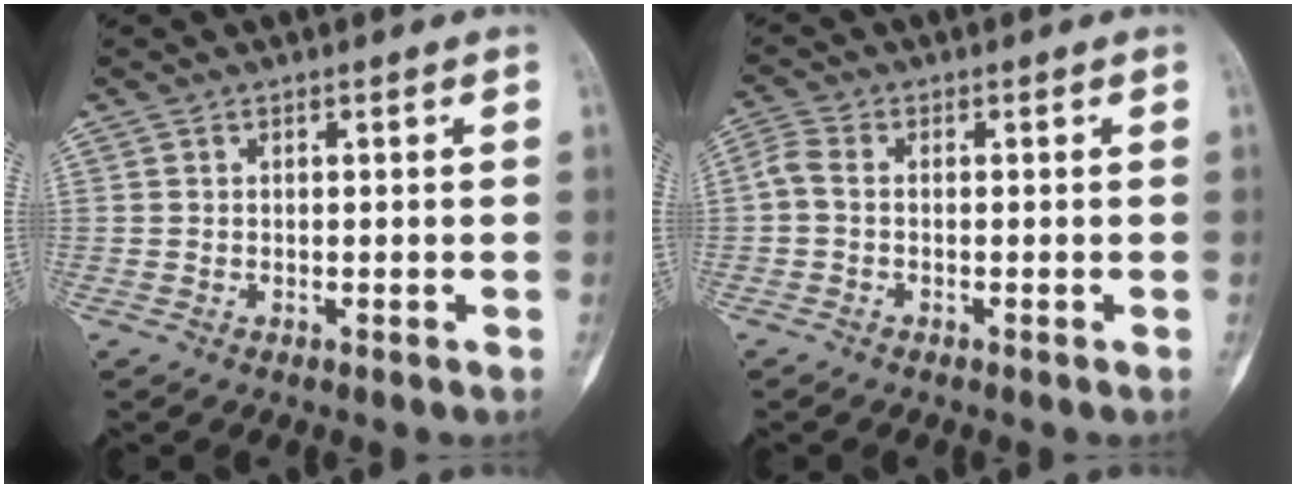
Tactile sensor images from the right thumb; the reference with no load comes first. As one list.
[{"total": 2.6, "force": [-0.4, 1.9, 1.8], "torque": [-0.049, 0.006, -0.021]}]